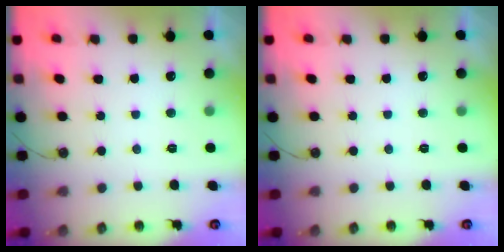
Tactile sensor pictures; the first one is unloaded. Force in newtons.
{"total": 0.0}